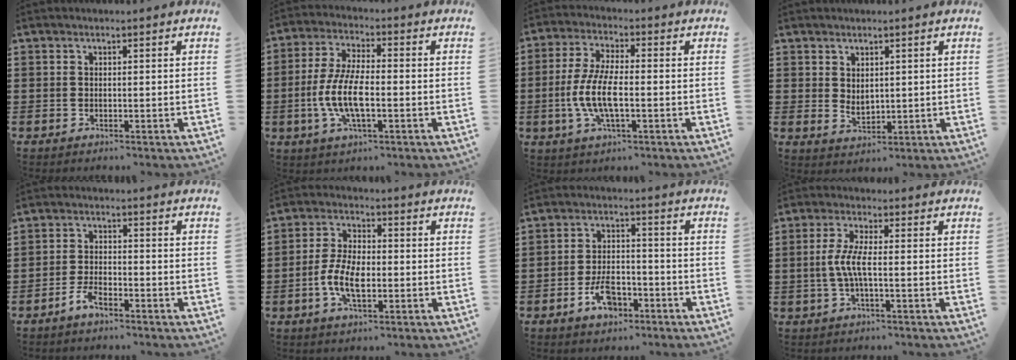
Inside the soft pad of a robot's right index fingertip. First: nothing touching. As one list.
[{"total": 8.7, "force": [-2.2, 3.0, 7.8], "torque": [-0.180, -0.014, -0.047]}, {"total": 7.8, "force": [-2.0, 2.5, 7.2], "torque": [-0.163, -0.012, -0.042]}, {"total": 2.2, "force": [1.3, 1.3, 1.2], "torque": [-0.026, 0.002, 0.025]}, {"total": 3.5, "force": [-2.7, 1.1, 2.0], "torque": [-0.049, 0.002, -0.055]}, {"total": 7.1, "force": [-2.0, 3.4, 5.9], "torque": [-0.137, -0.002, -0.042]}, {"total": 6.1, "force": [-3.5, 3.0, 4.0], "torque": [-0.085, 0.006, -0.067]}, {"total": 4.6, "force": [-0.8, 0.7, 4.5], "torque": [-0.110, -0.009, -0.027]}]